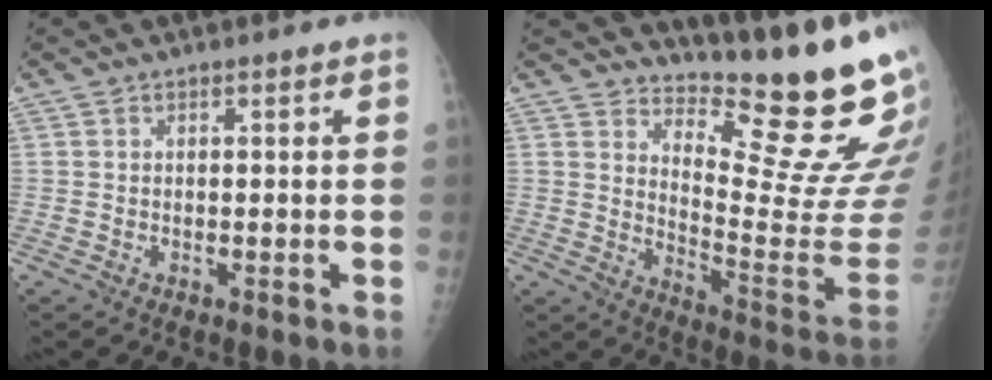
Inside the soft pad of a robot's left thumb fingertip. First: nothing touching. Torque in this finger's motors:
{"motor_torque": [0.43, 0.25, -0.23, -0.48, 0.16]}